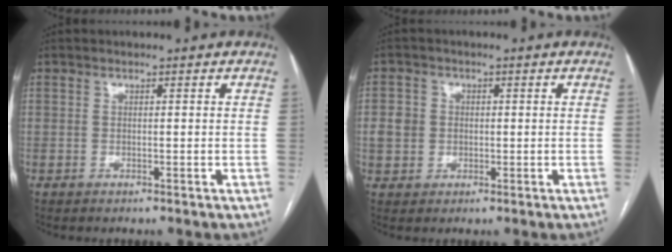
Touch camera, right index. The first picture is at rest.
{"total": 4.0, "force": [0.1, 3.8, 1.3], "torque": [-0.027, 0.013, 0.006]}